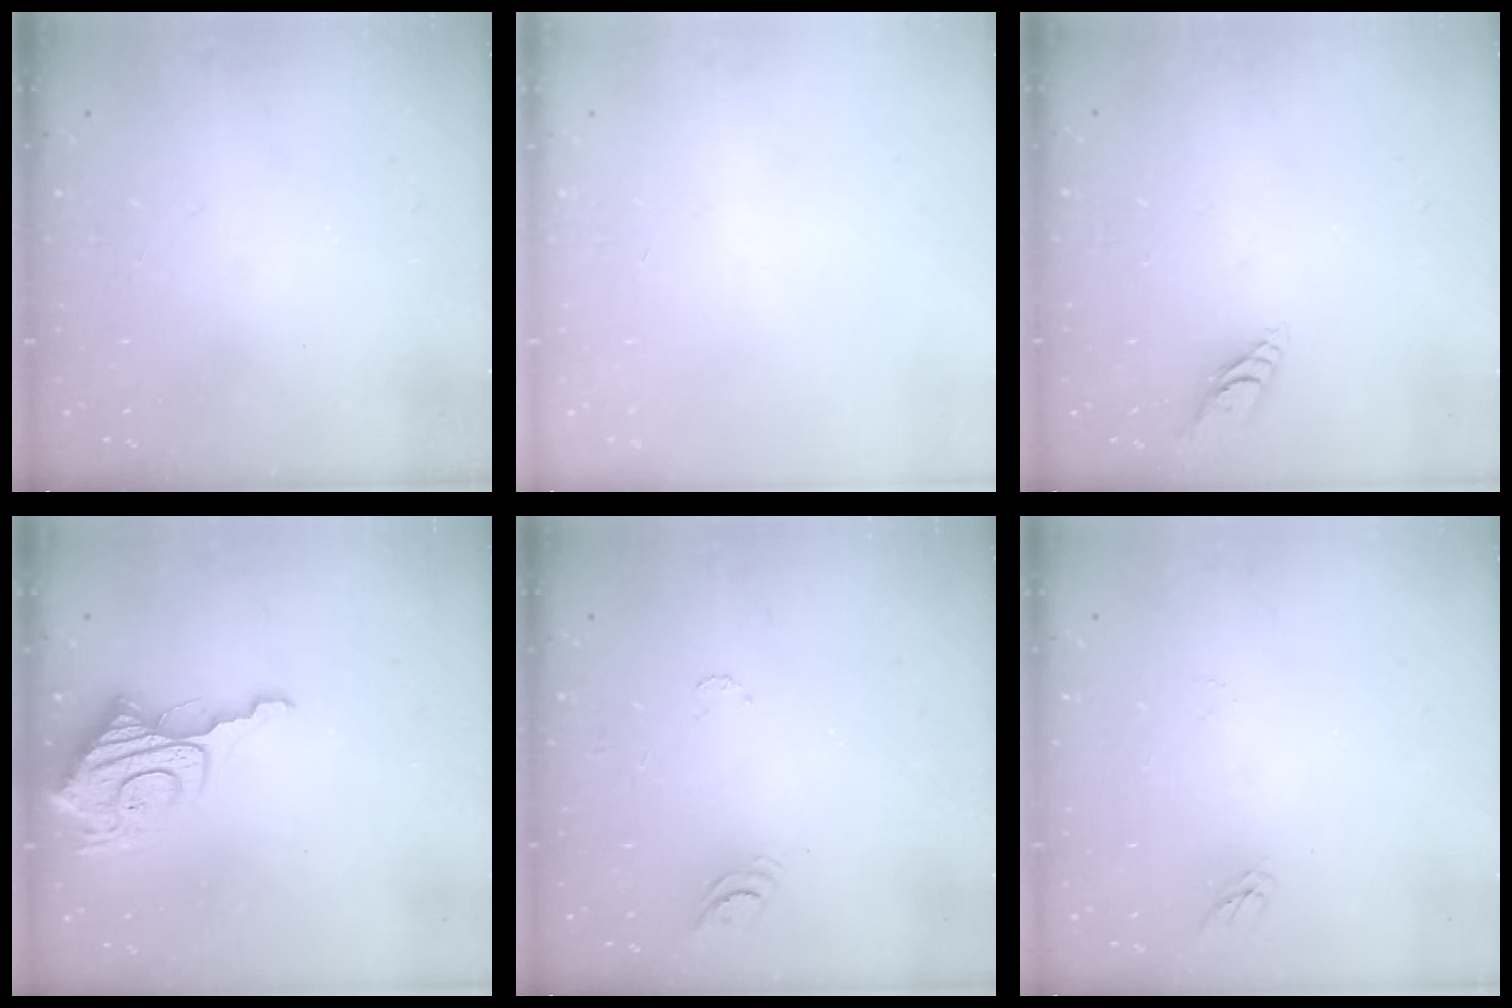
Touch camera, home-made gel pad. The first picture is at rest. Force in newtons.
{"total": 0.0}
{"total": 5.5, "press": 5.5, "slide": 0.3}
{"total": 12.7, "press": 12.6, "slide": 1.6}
{"total": 6.3, "press": 6.3, "slide": 0.6}
{"total": 4.7, "press": 4.6, "slide": 0.4}